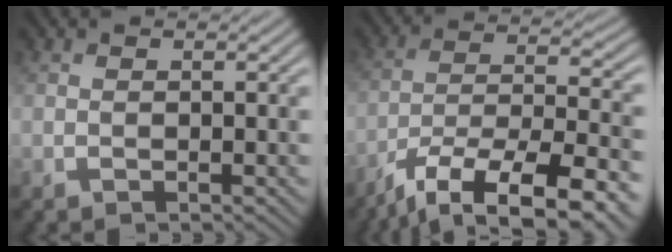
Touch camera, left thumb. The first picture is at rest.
{"total": 14.6, "force": [-10.1, 4.7, 9.5], "torque": [-0.163, -0.026, -0.151]}